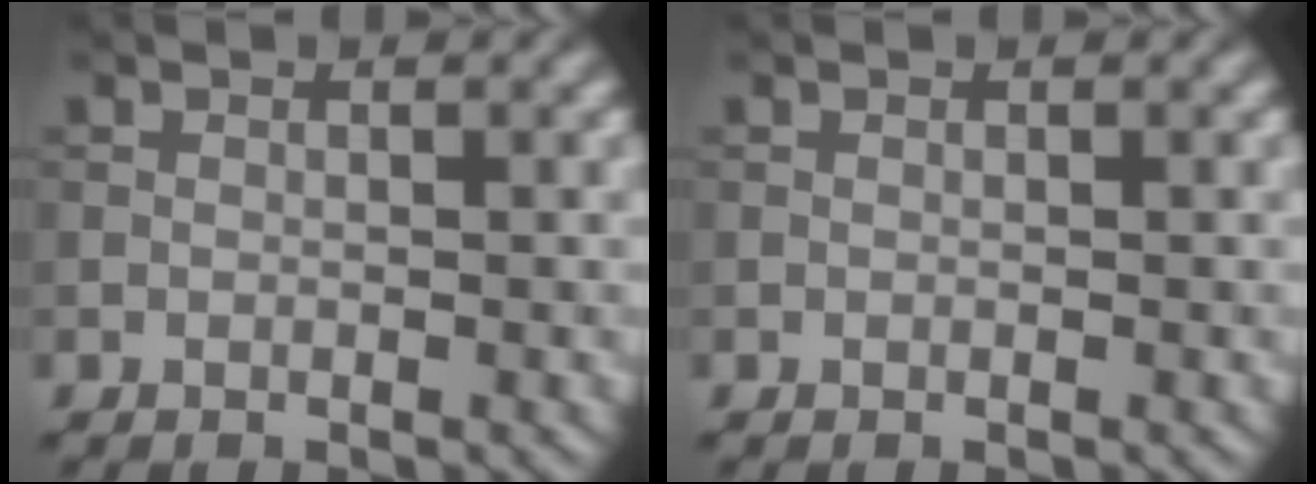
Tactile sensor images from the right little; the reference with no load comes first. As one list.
[{"total": 0.0}]